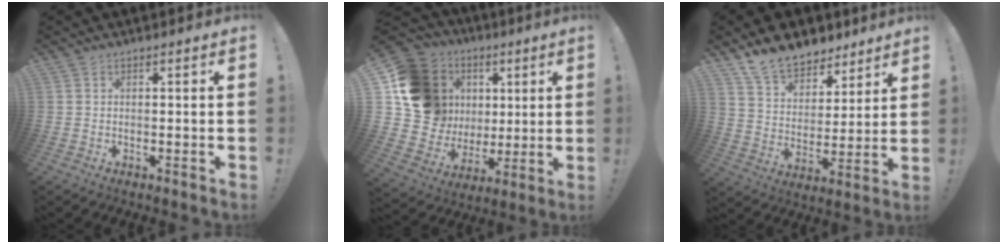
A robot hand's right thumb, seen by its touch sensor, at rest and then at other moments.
{"total": 19.0, "force": [5.9, 16.2, 8.1], "torque": [-0.130, -0.028, 0.149]}
{"total": 12.9, "force": [10.9, 6.2, 3.2], "torque": [-0.059, -0.085, 0.206]}